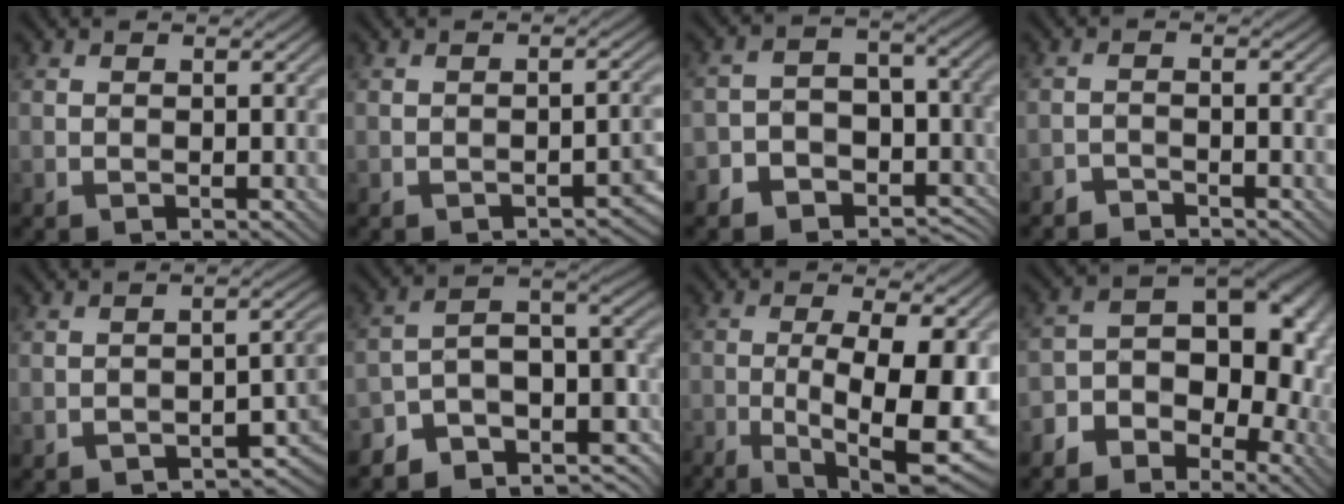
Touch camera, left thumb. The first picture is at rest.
{"total": 2.3, "force": [-1.6, 0.7, 1.5], "torque": [-0.017, 0.008, -0.018]}
{"total": 7.6, "force": [-3.9, 5.5, 3.6], "torque": [-0.056, -0.014, -0.073]}
{"total": 1.6, "force": [-1.6, 0.2, 0.4], "torque": [-0.005, 0.000, -0.036]}
{"total": 5.1, "force": [-3.4, 1.8, 3.3], "torque": [-0.036, 0.008, -0.046]}
{"total": 8.7, "force": [-5.7, 3.7, 5.4], "torque": [-0.085, -0.012, -0.116]}
{"total": 12.9, "force": [-3.5, 3.7, 11.9], "torque": [-0.170, -0.006, -0.044]}
{"total": 12.0, "force": [-4.2, 8.3, 7.5], "torque": [-0.104, -0.021, -0.075]}